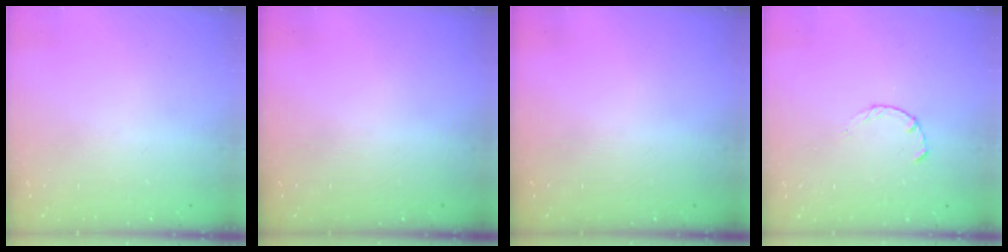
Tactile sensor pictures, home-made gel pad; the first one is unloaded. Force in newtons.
{"total": 0.0}
{"total": 0.0}
{"total": 2.4, "press": 2.3, "slide": 0.4}